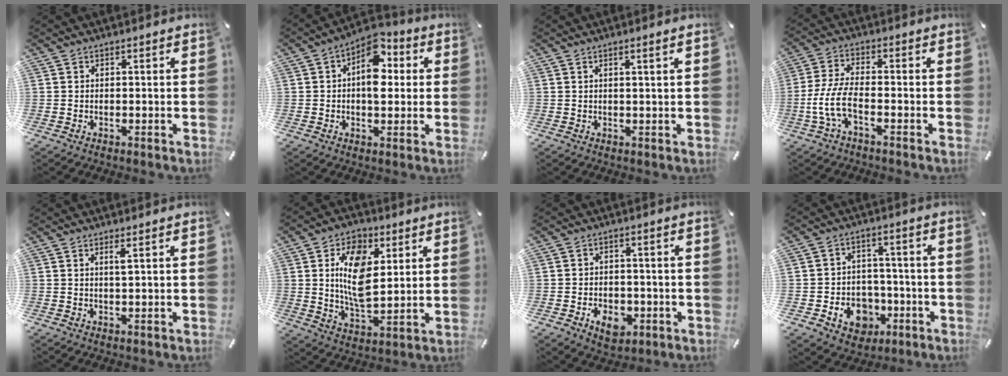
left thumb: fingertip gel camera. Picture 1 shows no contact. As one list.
[{"total": 9.5, "force": [2.1, 6.2, 6.9], "torque": [-0.086, -0.011, 0.034]}, {"total": 1.7, "force": [0.7, -0.2, 1.5], "torque": [-0.027, -0.004, 0.012]}, {"total": 7.5, "force": [-3.0, 2.9, 6.3], "torque": [-0.143, -0.006, -0.056]}, {"total": 1.6, "force": [0.9, -0.1, 1.3], "torque": [-0.028, -0.003, 0.014]}, {"total": 12.8, "force": [3.8, 7.9, 9.3], "torque": [-0.178, 0.001, 0.064]}, {"total": 6.4, "force": [-2.6, 4.5, 3.7], "torque": [-0.067, 0.006, -0.046]}, {"total": 8.9, "force": [-2.7, 7.9, 3.0], "torque": [-0.054, 0.018, -0.041]}]